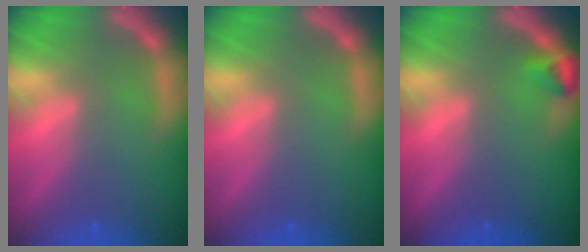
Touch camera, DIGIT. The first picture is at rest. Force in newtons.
{"total": 0.0}
{"total": 1.5}